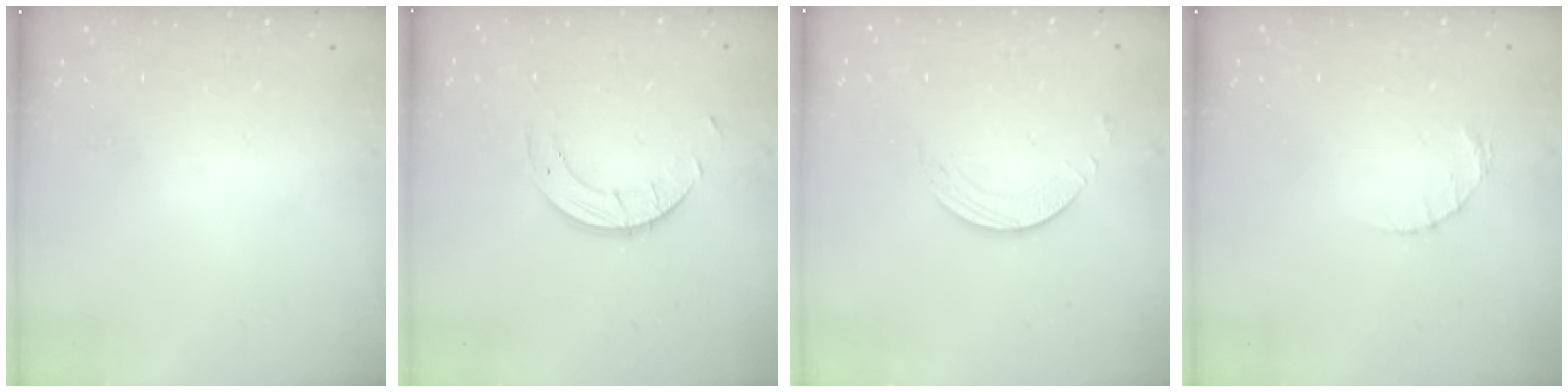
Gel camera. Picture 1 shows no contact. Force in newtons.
{"total": 4.9, "press": 4.9, "slide": 0.4}
{"total": 2.0, "press": 1.9, "slide": 0.3}
{"total": 1.2, "press": 1.1, "slide": 0.2}